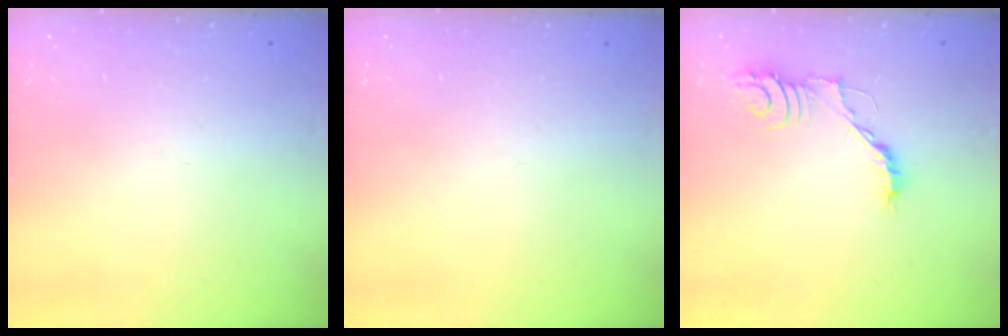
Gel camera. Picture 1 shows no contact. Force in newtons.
{"total": 0.0}
{"total": 9.8, "press": 9.7, "slide": 0.7}